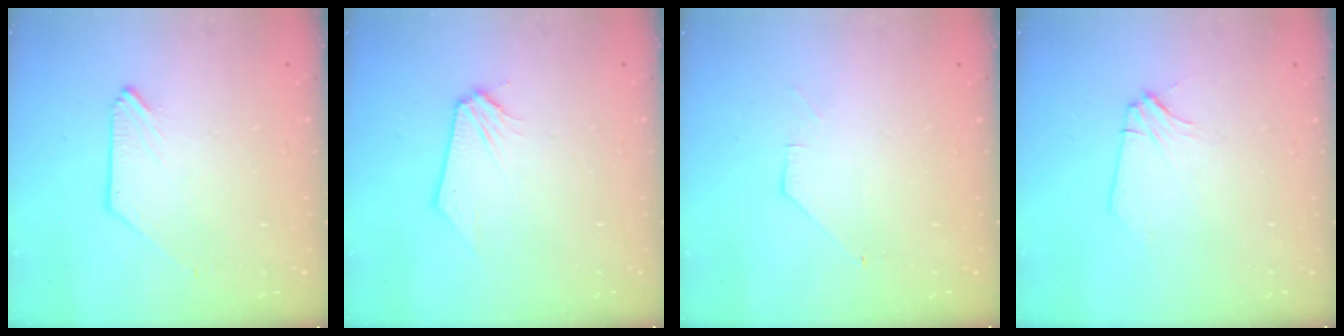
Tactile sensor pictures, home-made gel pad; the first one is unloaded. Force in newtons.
{"total": 0.0}
{"total": 1.0, "press": 1.0, "slide": 0.2}
{"total": 2.9, "press": 2.9, "slide": 0.5}